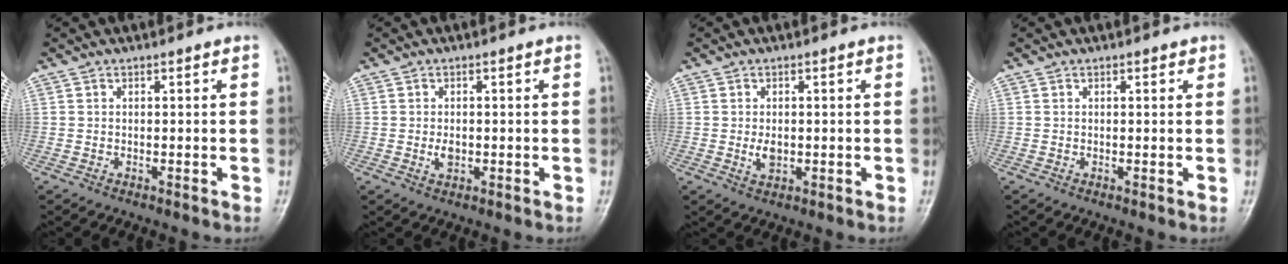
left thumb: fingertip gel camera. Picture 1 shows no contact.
{"total": 1.8, "force": [-0.3, 1.2, 1.3], "torque": [-0.020, 0.000, -0.005]}
{"total": 2.8, "force": [-0.2, 1.8, 2.2], "torque": [-0.035, -0.004, 0.000]}
{"total": 1.0, "force": [0.5, 0.5, 0.7], "torque": [-0.007, 0.000, 0.005]}